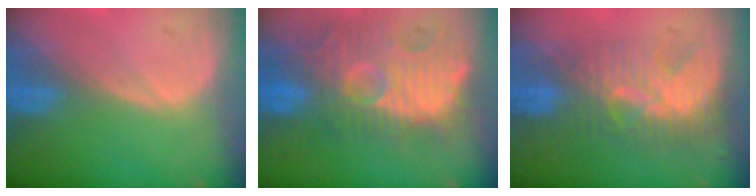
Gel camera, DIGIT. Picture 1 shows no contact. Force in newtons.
{"total": 12.4, "press": 12.0, "slide": 3.4}
{"total": 9.0, "press": 7.7, "slide": 4.6}